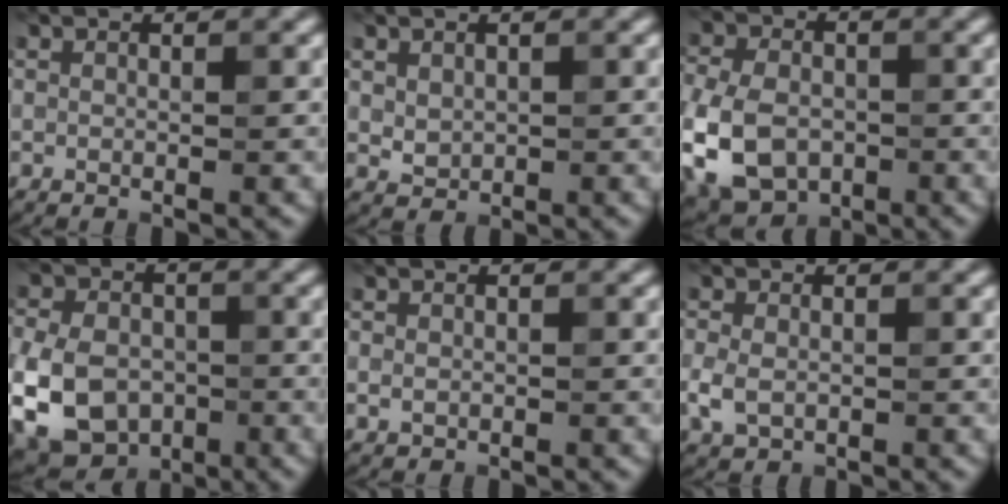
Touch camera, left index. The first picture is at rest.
{"total": 1.4, "force": [0.6, 1.1, 0.6], "torque": [-0.014, -0.004, 0.016]}
{"total": 10.4, "force": [-3.0, 7.6, 6.4], "torque": [-0.134, -0.025, -0.063]}
{"total": 11.8, "force": [-3.4, 9.0, 6.9], "torque": [-0.134, -0.026, -0.078]}
{"total": 1.1, "force": [-0.1, 1.0, 0.5], "torque": [-0.006, -0.004, -0.001]}
{"total": 2.8, "force": [-0.7, 2.1, 1.7], "torque": [-0.039, -0.005, -0.017]}